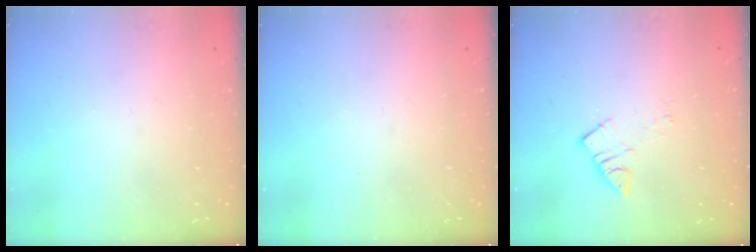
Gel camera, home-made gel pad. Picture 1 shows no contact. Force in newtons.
{"total": 0.0}
{"total": 4.4, "press": 4.4, "slide": 0.4}